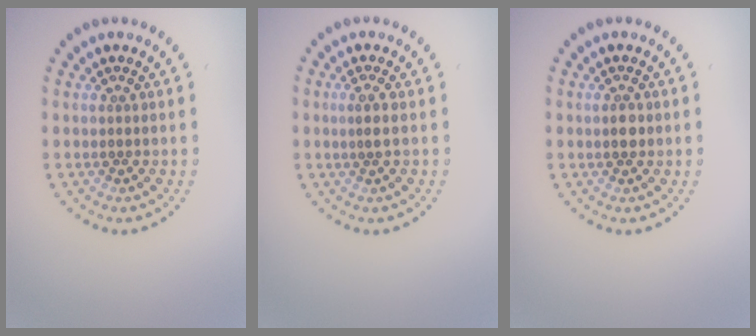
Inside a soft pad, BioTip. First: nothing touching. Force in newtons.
{"total": 1.6, "press": 1.2, "slide": 1.0}
{"total": 1.5, "press": 1.5, "slide": 0.3}